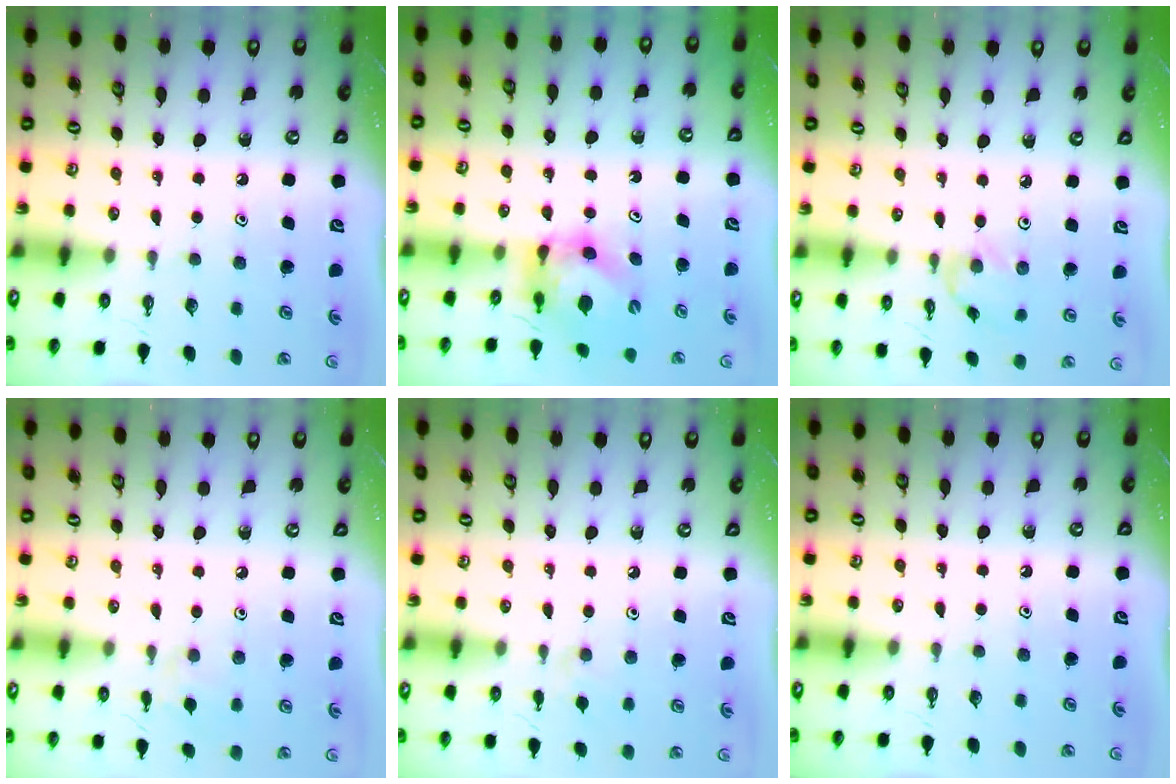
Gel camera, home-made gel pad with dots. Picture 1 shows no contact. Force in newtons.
{"total": 5.8, "press": 5.8, "slide": 0.6}
{"total": 1.0, "press": 1.0, "slide": 0.3}
{"total": 4.8, "press": 4.8, "slide": 0.7}
{"total": 3.8, "press": 3.7, "slide": 0.6}
{"total": 0.0}